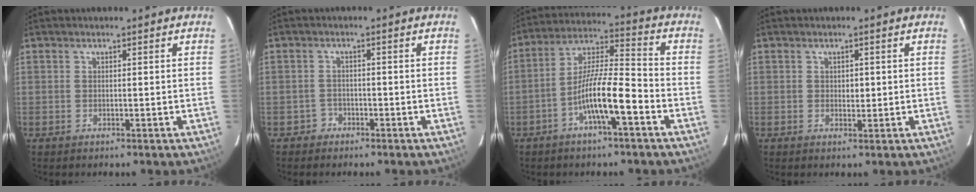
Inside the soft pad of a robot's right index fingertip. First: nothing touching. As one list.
[{"total": 1.6, "force": [-1.1, 1.2, -0.1], "torque": [0.002, 0.007, -0.023]}, {"total": 10.8, "force": [-4.6, 1.2, 9.7], "torque": [-0.181, 0.015, -0.083]}, {"total": 1.4, "force": [0.1, 0.9, 1.0], "torque": [-0.011, 0.001, 0.003]}]